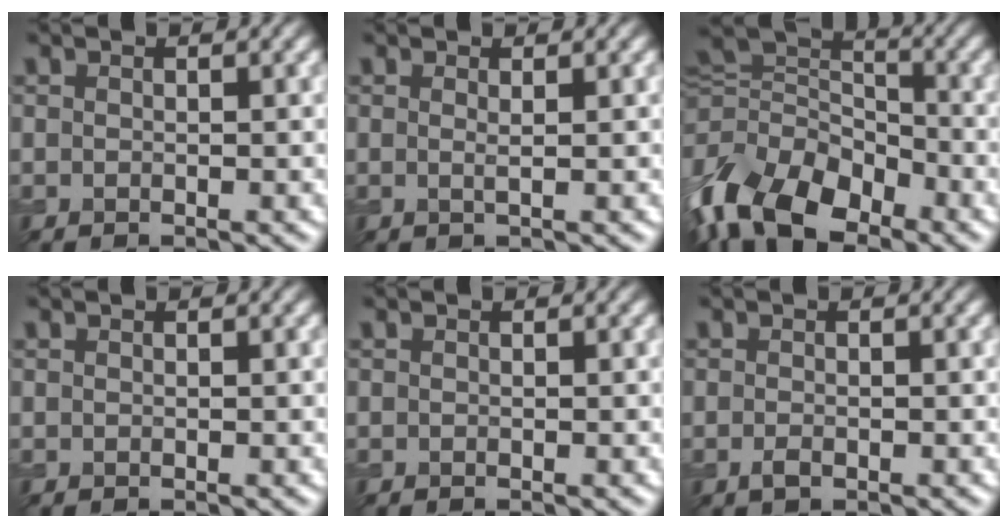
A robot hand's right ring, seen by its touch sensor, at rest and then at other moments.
{"total": 0.8, "force": [0.1, 0.2, 0.8], "torque": [-0.011, -0.001, -0.001]}
{"total": 12.5, "force": [-6.3, 7.3, 7.9], "torque": [-0.178, -0.018, -0.134]}
{"total": 0.0}
{"total": 0.0}
{"total": 1.0, "force": [-0.5, 0.4, 0.7], "torque": [-0.017, -0.002, -0.010]}